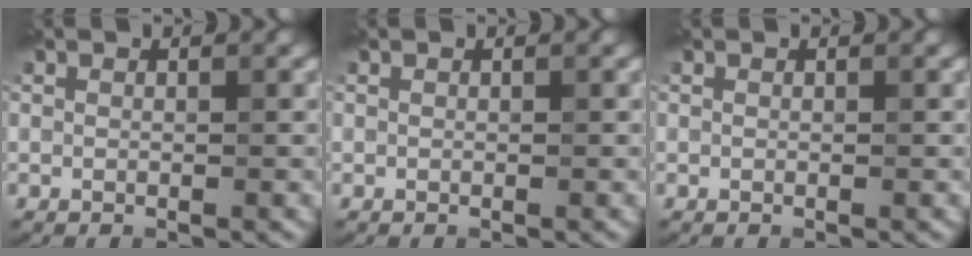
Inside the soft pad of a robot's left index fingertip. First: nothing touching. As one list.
[{"total": 0.0}, {"total": 0.0}]